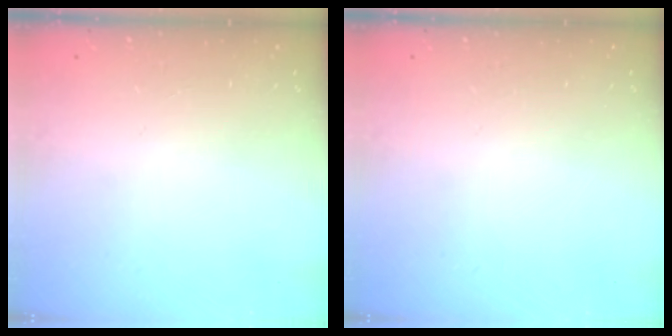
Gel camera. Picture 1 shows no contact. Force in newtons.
{"total": 0.0}